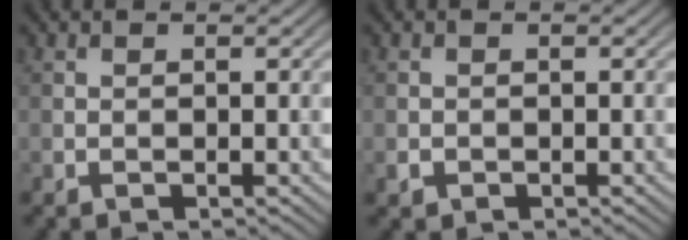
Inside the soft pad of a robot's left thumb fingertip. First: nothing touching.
{"total": 1.1, "force": [-0.4, 1.0, 0.2], "torque": [-0.002, -0.006, -0.011]}